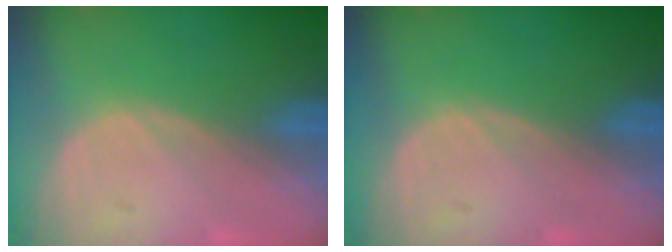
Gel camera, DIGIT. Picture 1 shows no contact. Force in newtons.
{"total": 0.0}